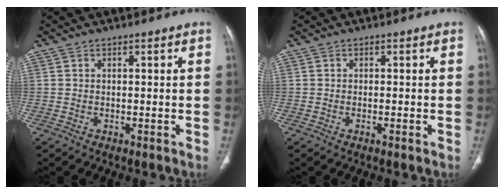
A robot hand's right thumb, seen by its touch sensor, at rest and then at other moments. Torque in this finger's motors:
{"motor_torque": [-0.23, -0.01, -0.27, -0.05, -0.03]}